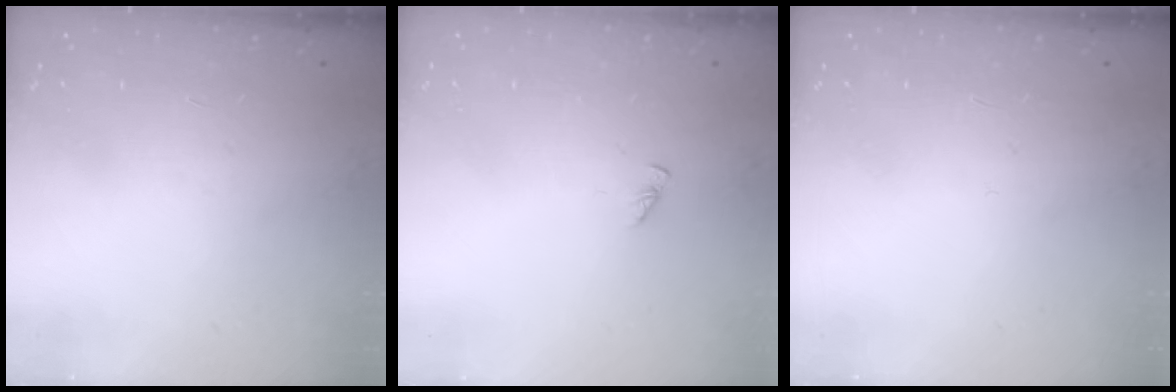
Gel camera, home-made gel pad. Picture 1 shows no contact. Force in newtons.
{"total": 0.8, "press": 0.8, "slide": 0.1}
{"total": 0.0}